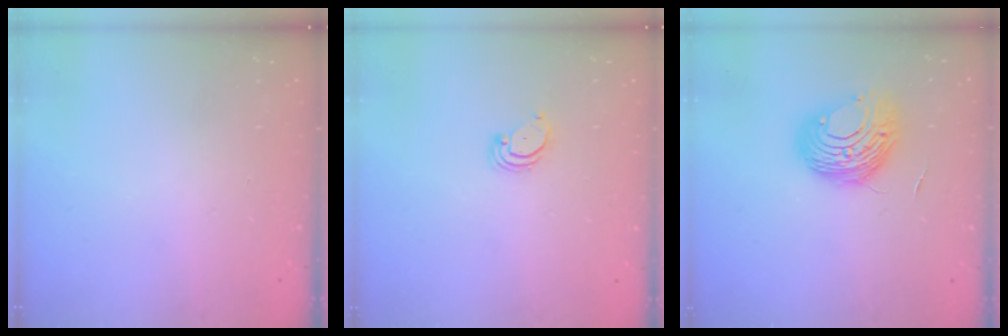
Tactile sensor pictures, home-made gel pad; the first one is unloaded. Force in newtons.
{"total": 2.2, "press": 2.2, "slide": 0.3}
{"total": 11.0, "press": 11.0, "slide": 0.2}